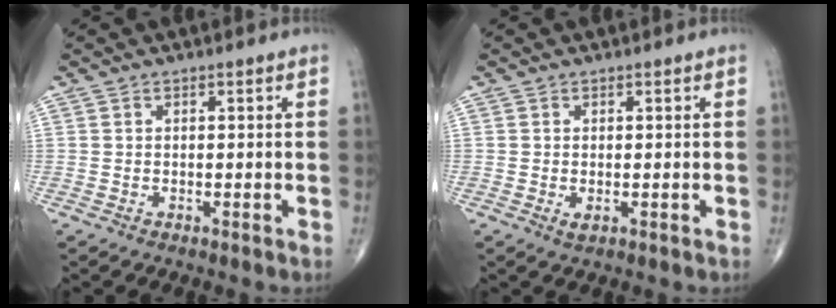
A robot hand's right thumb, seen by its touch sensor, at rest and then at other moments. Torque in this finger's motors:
{"motor_torque": [-0.18, -0.02, 0.07, 0.30, 0.00]}